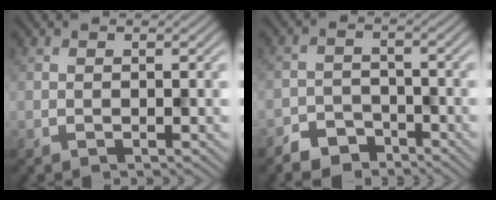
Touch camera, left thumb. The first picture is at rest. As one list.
[{"total": 4.1, "force": [-3.5, 1.9, 0.9], "torque": [-0.012, -0.001, -0.068]}]